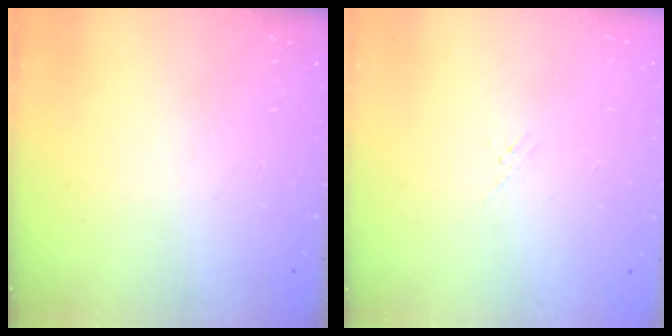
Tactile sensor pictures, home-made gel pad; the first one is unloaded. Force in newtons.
{"total": 0.5, "press": 0.5, "slide": 0.2}